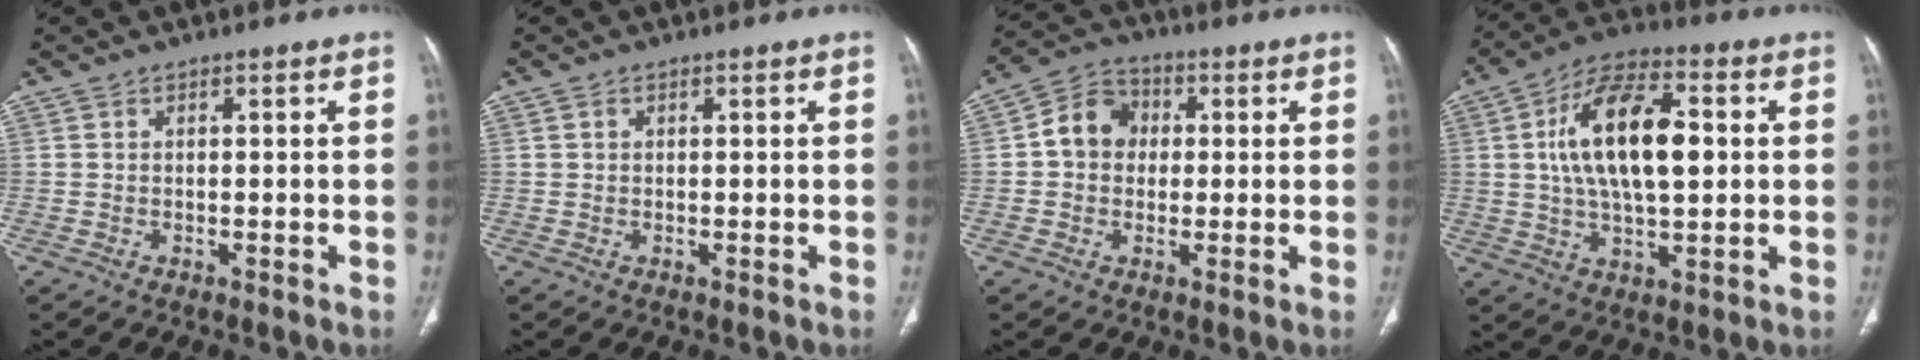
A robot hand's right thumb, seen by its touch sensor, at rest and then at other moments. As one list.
[{"total": 0.5, "force": [0.2, 0.5, 0.2], "torque": [-0.002, 0.001, 0.004]}, {"total": 8.1, "force": [0.6, 6.9, 4.1], "torque": [-0.051, 0.020, -0.001]}, {"total": 17.0, "force": [2.3, 8.1, 14.7], "torque": [-0.252, 0.012, 0.036]}]